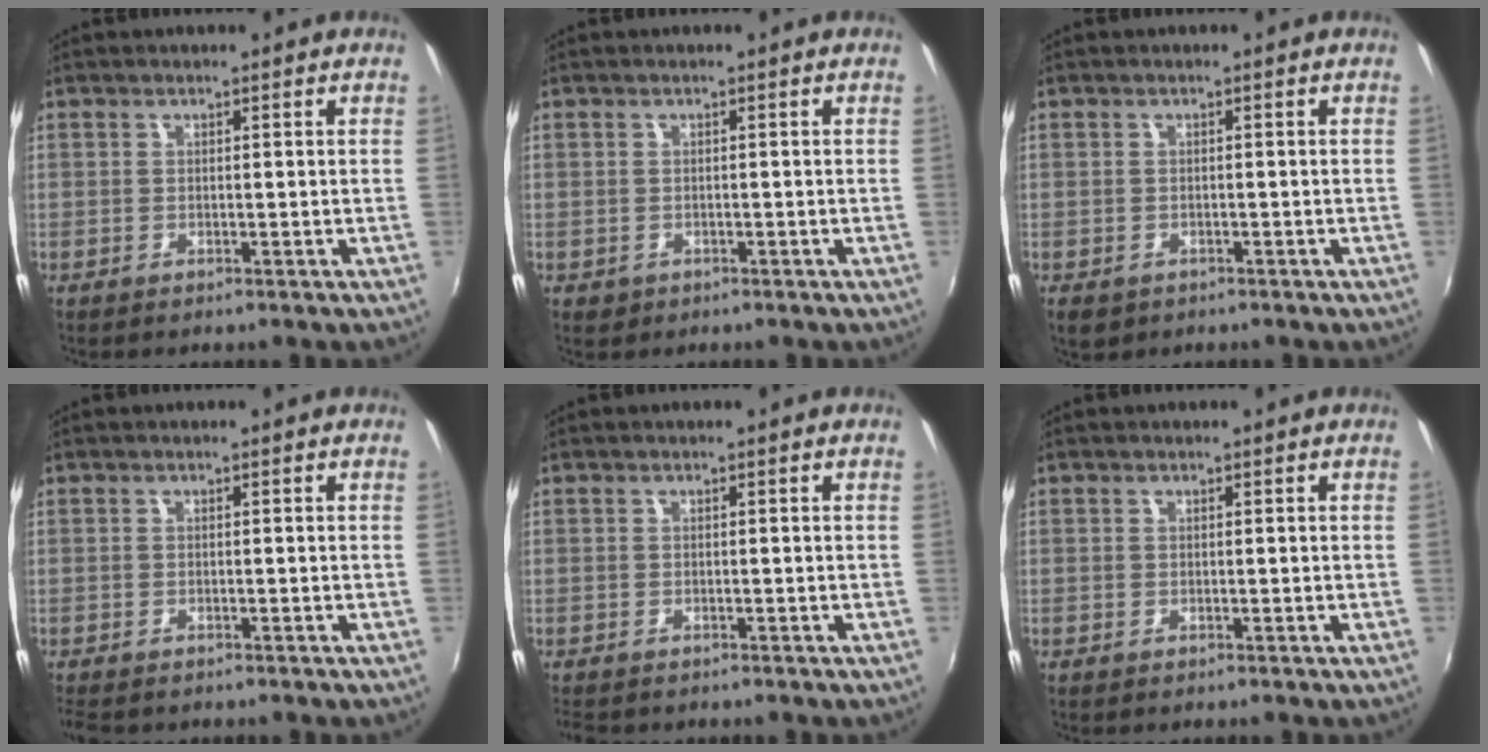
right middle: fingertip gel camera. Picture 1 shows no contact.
{"total": 1.4, "force": [-0.5, 1.2, 0.4], "torque": [-0.010, -0.004, -0.006]}
{"total": 3.2, "force": [-1.6, 2.3, 1.5], "torque": [-0.031, -0.011, -0.021]}
{"total": 2.8, "force": [-2.3, 1.0, 1.1], "torque": [-0.027, -0.017, -0.039]}
{"total": 2.0, "force": [-1.7, 0.7, 0.7], "torque": [-0.015, -0.014, -0.028]}
{"total": 0.0}